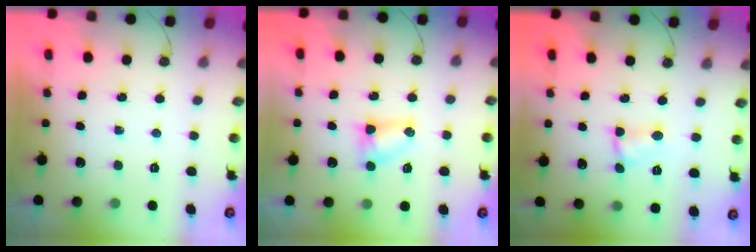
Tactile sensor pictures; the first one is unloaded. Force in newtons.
{"total": 4.2, "press": 4.1, "slide": 0.5}
{"total": 1.8, "press": 1.8, "slide": 0.3}